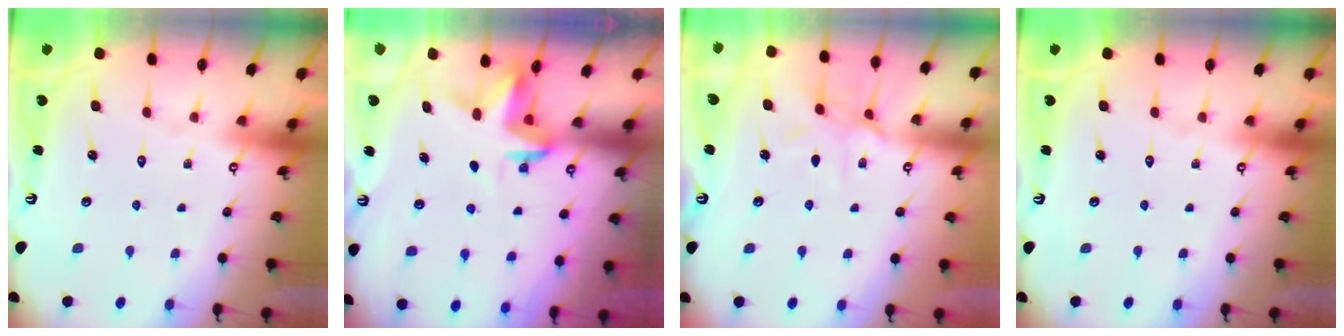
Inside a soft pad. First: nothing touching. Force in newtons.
{"total": 3.5, "press": 3.5, "slide": 0.2}
{"total": 7.9, "press": 7.9, "slide": 0.6}
{"total": 0.0}